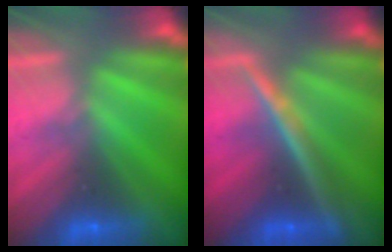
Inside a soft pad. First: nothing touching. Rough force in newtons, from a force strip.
{"total": 5.3}